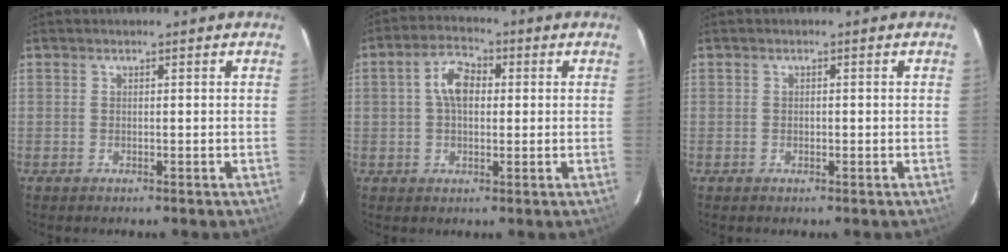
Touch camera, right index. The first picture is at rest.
{"total": 6.4, "force": [0.9, 4.0, 5.0], "torque": [-0.093, 0.021, 0.016]}
{"total": 0.5, "force": [-0.2, 0.5, 0.2], "torque": [-0.004, 0.001, -0.001]}